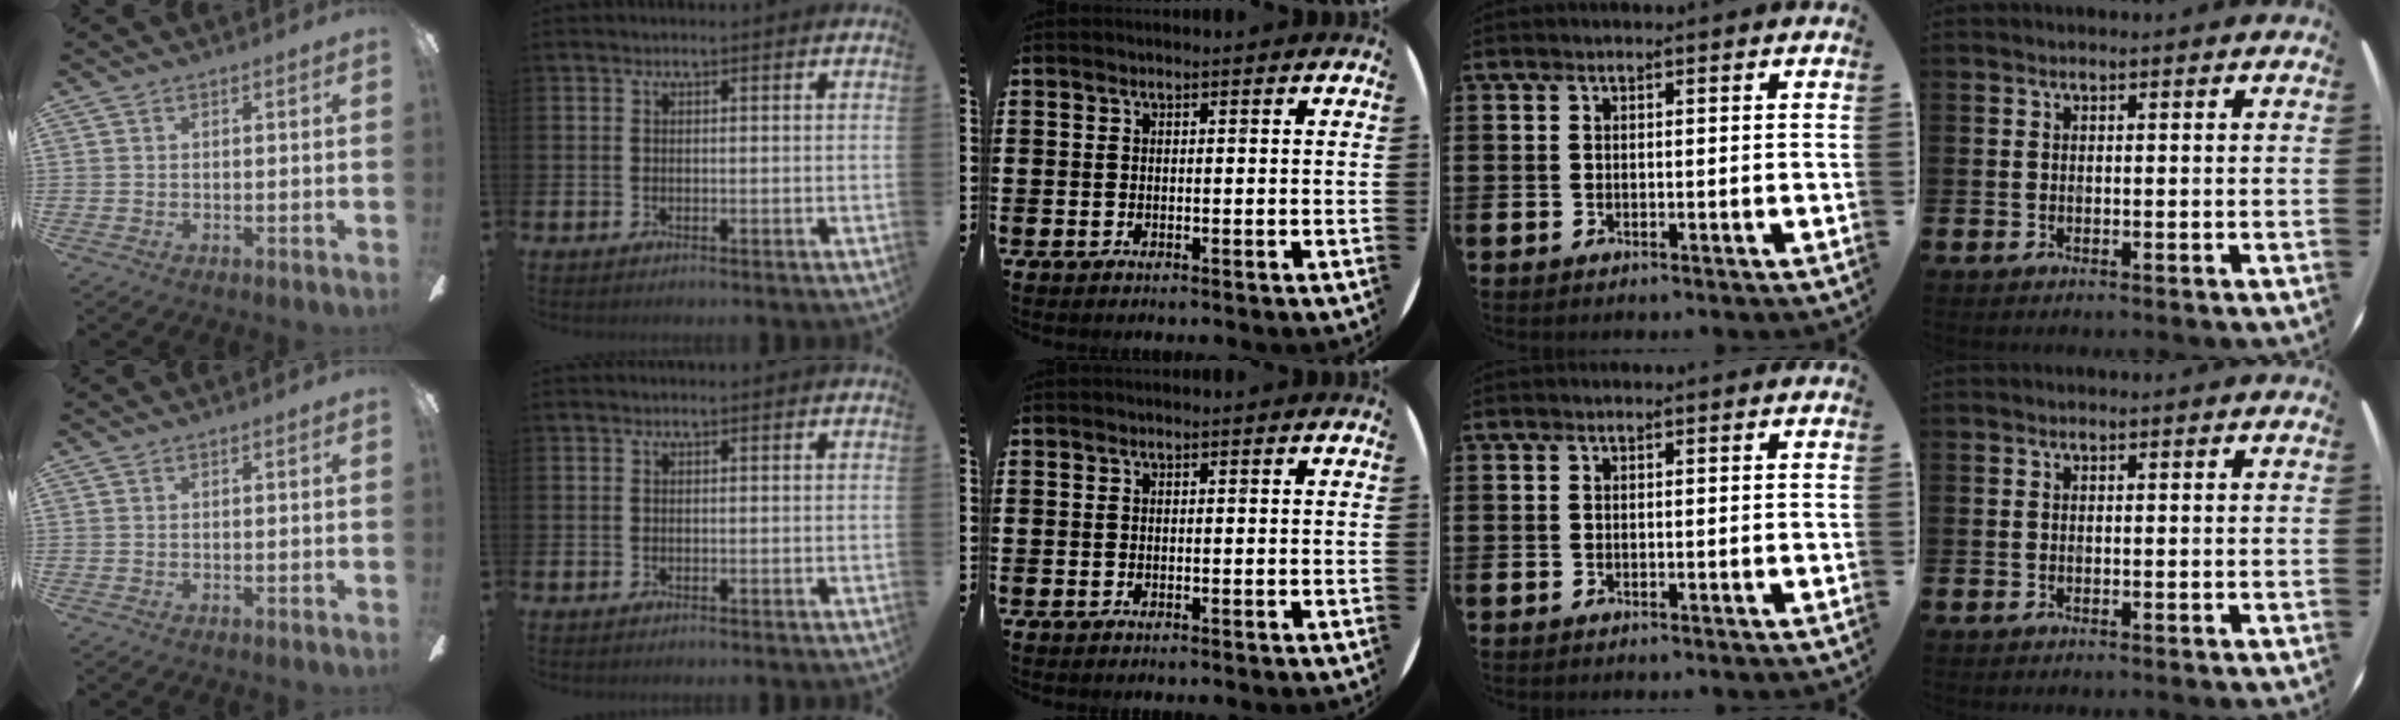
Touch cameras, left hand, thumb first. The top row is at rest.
{}